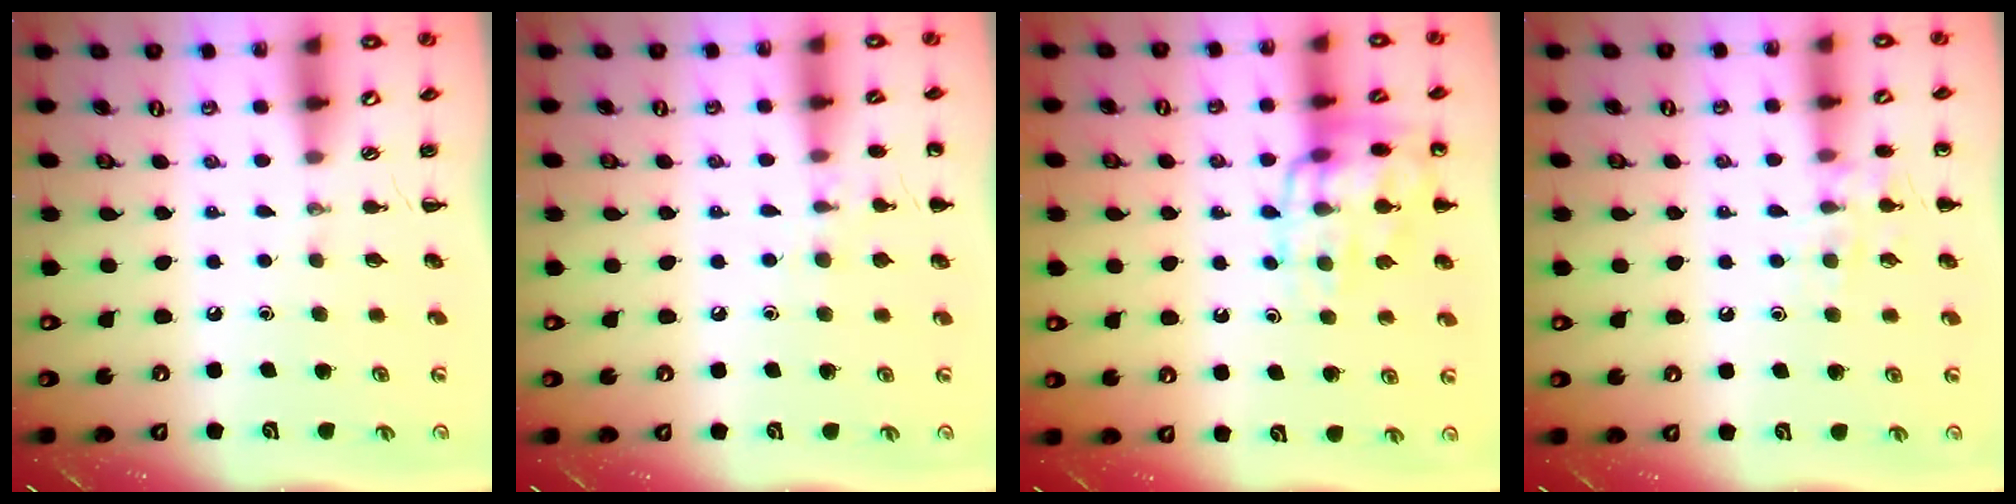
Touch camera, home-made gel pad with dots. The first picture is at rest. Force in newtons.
{"total": 7.3, "press": 7.1, "slide": 1.9}
{"total": 13.6, "press": 13.6, "slide": 0.9}
{"total": 8.6, "press": 8.5, "slide": 1.0}